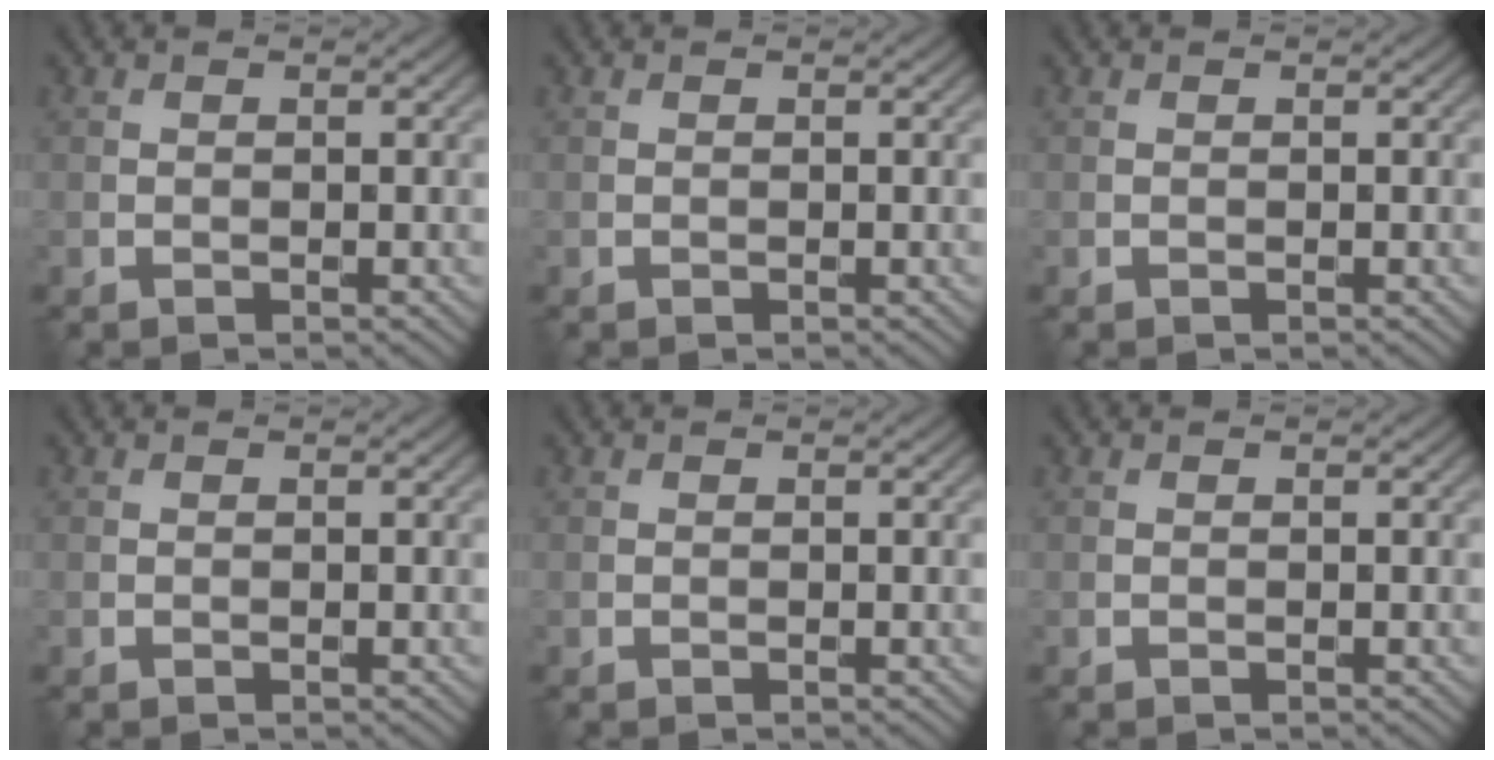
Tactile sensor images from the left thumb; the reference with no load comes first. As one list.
[{"total": 0.0}, {"total": 0.0}, {"total": 0.0}, {"total": 0.0}, {"total": 0.0}]